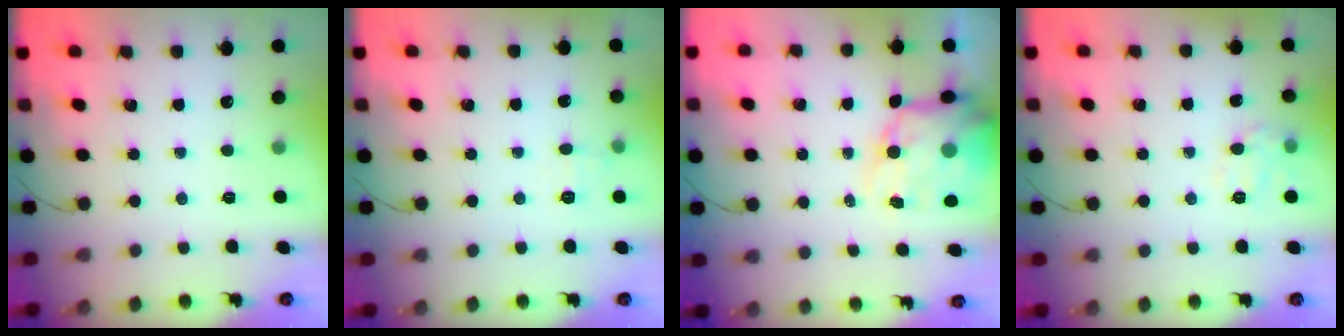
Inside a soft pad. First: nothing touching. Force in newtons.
{"total": 6.1, "press": 5.9, "slide": 1.6}
{"total": 13.7, "press": 13.3, "slide": 3.5}
{"total": 9.1, "press": 9.1, "slide": 0.6}